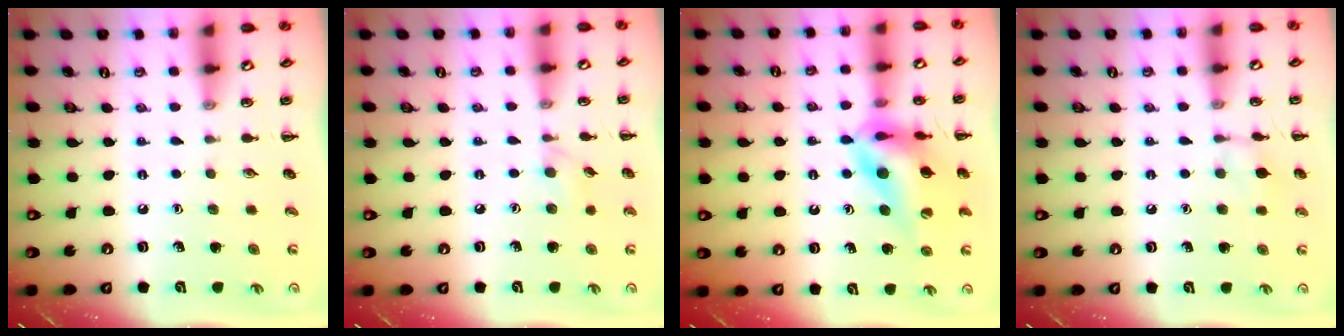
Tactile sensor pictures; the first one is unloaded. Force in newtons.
{"total": 5.7, "press": 5.2, "slide": 2.3}
{"total": 15.1, "press": 14.4, "slide": 4.5}
{"total": 7.5, "press": 7.3, "slide": 1.7}